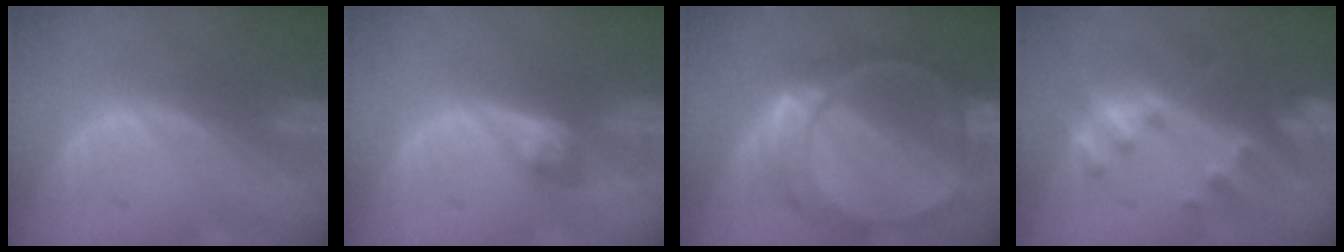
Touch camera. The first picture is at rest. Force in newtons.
{"total": 3.0, "press": 2.6, "slide": 1.5}
{"total": 9.8, "press": 8.4, "slide": 5.2}
{"total": 7.9, "press": 7.0, "slide": 3.7}